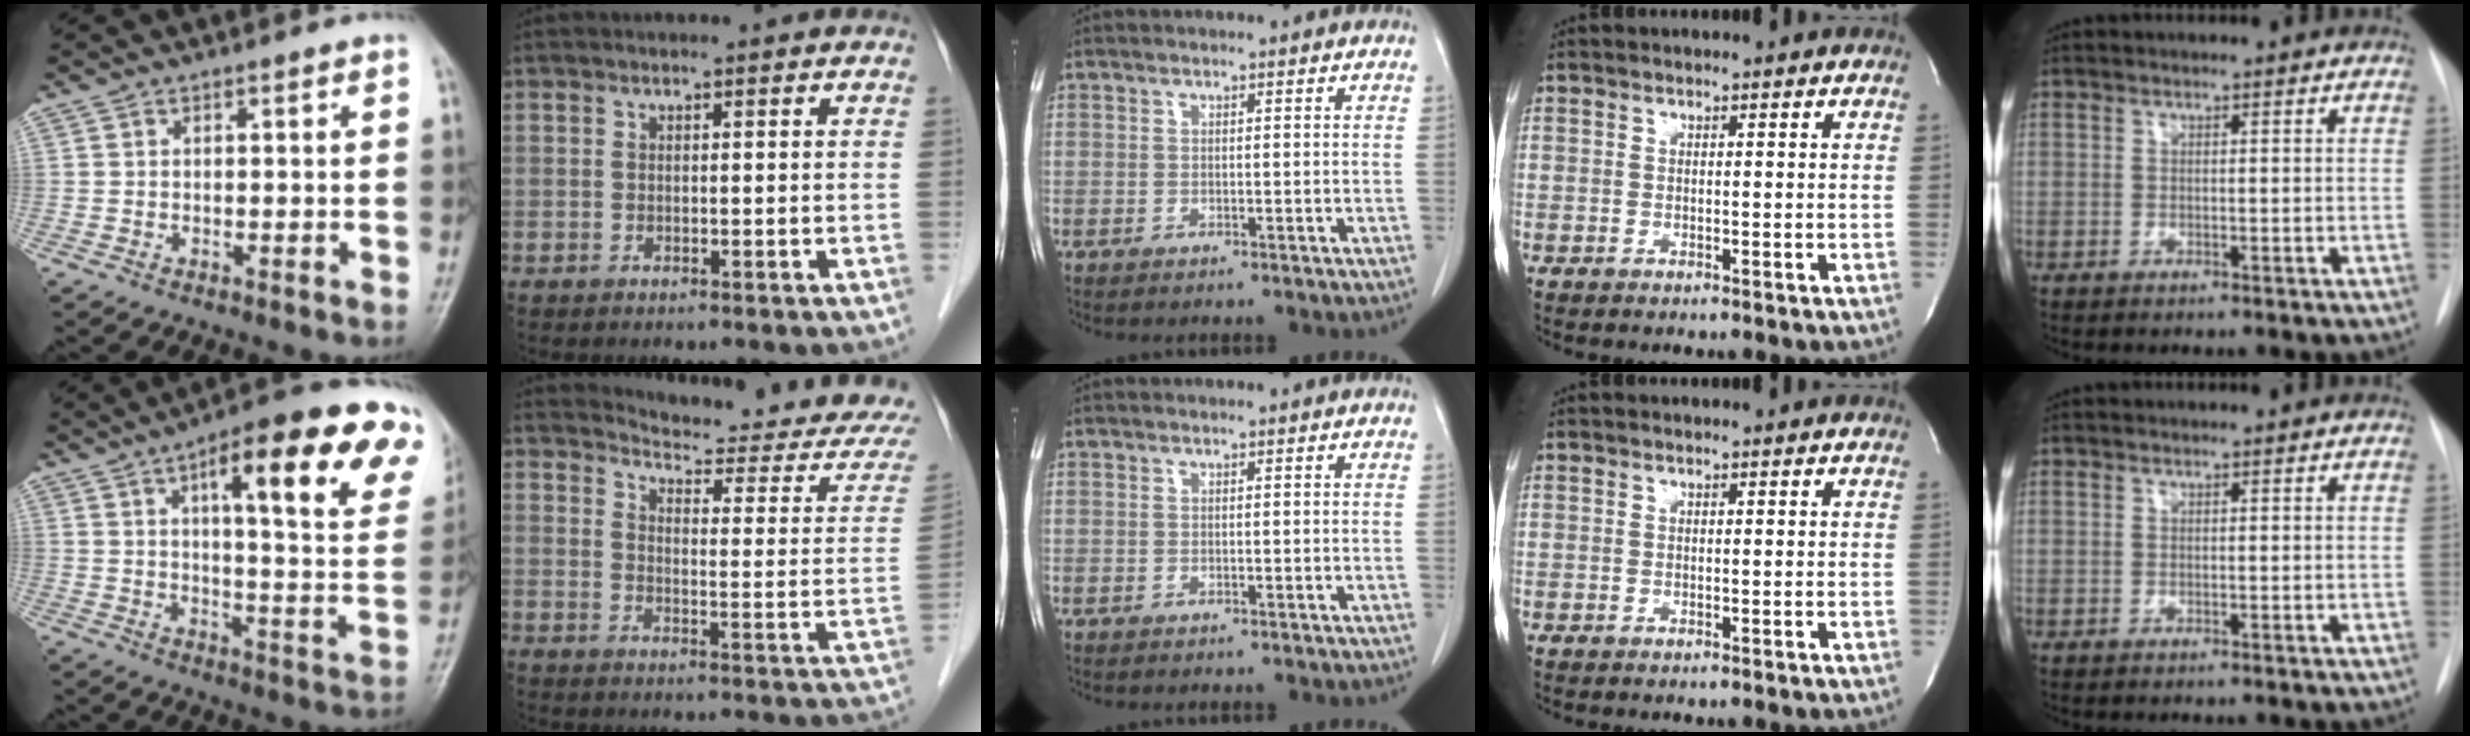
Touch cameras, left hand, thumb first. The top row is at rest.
{"thumb": {"total": 23.0, "force": [11.0, 6.1, 19.2], "torque": [-0.228, -0.022, 0.143]}, "index": {"total": 15.8, "force": [15.6, -0.2, 2.7], "torque": [-0.036, -0.103, 0.174]}}